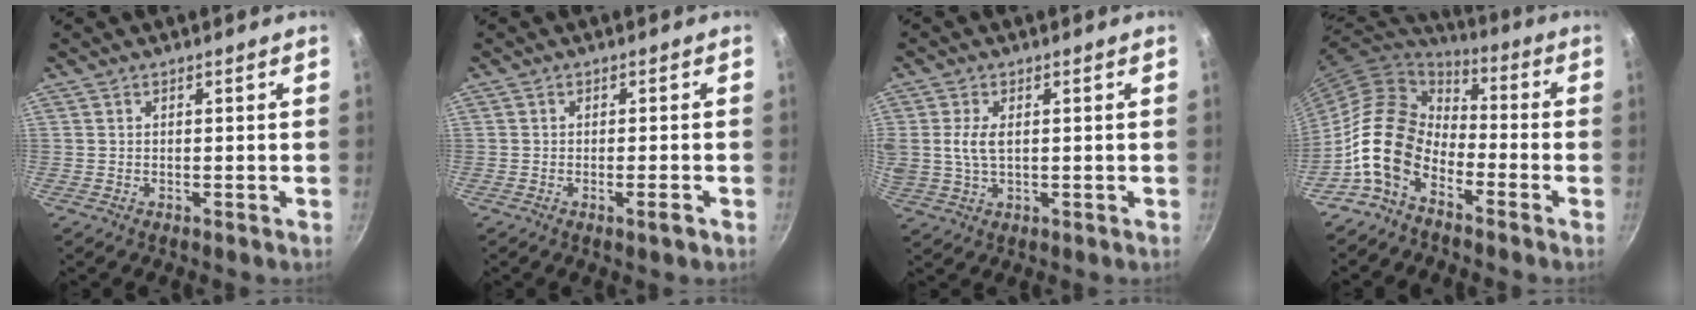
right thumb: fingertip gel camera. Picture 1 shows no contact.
{"total": 2.2, "force": [-1.1, 0.3, 1.9], "torque": [-0.034, 0.006, -0.018]}
{"total": 5.1, "force": [0.8, 2.7, 4.2], "torque": [-0.085, 0.001, 0.016]}
{"total": 14.4, "force": [-6.6, 9.4, 8.7], "torque": [-0.135, 0.059, -0.154]}